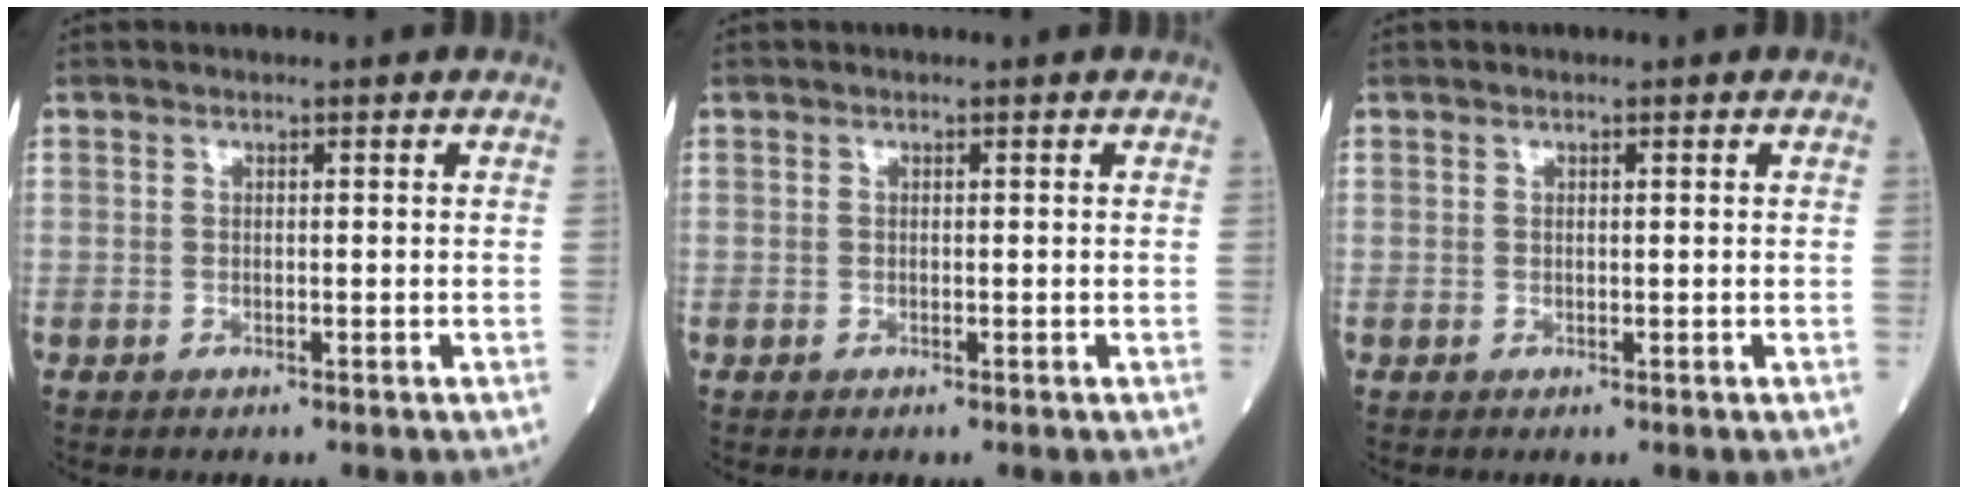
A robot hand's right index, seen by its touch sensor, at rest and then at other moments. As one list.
[{"total": 0.0}, {"total": 0.0}]